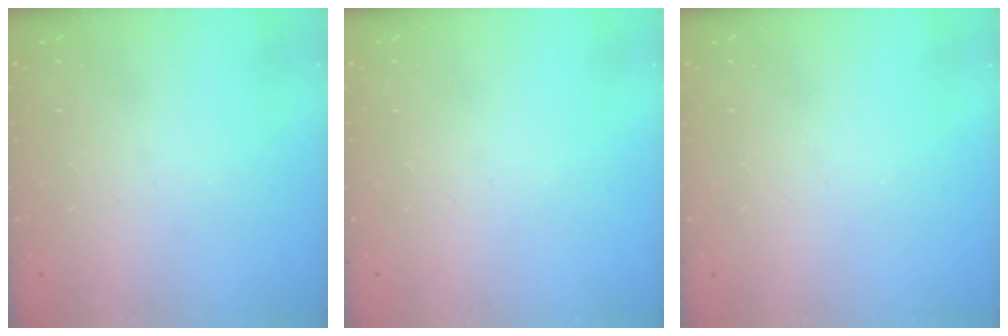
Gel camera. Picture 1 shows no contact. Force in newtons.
{"total": 0.0}
{"total": 0.0}